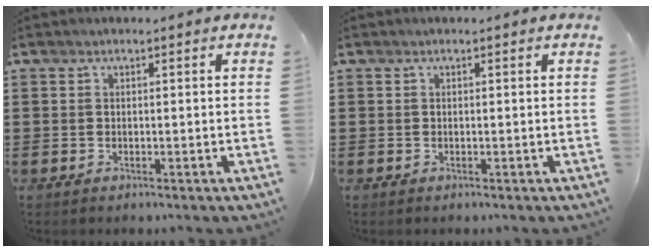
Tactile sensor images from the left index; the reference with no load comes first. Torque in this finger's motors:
{"motor_torque": [-0.04, -0.02, 0.00, 0.00]}